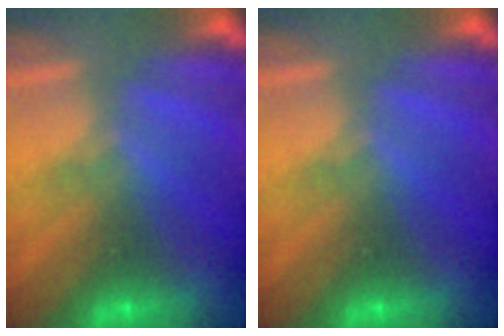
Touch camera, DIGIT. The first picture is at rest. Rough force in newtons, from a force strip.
{"total": 0.0}